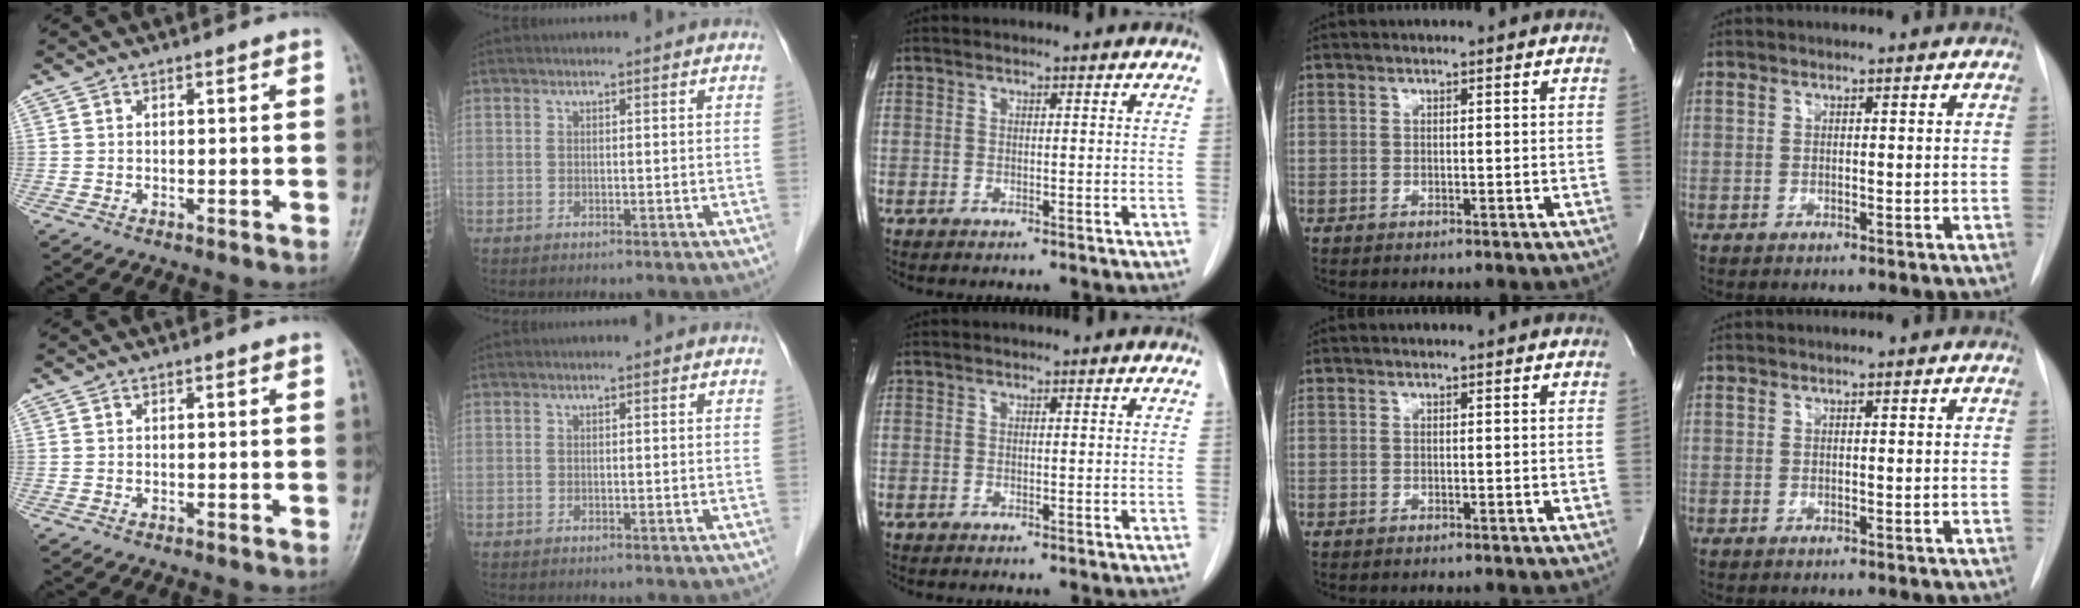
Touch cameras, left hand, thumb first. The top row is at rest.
{}